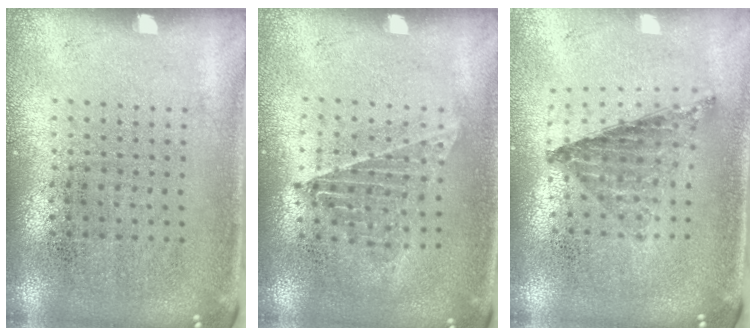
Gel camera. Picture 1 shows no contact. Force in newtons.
{"total": 1.1, "press": 1.0, "slide": 0.2}
{"total": 0.8, "press": 0.8, "slide": 0.0}